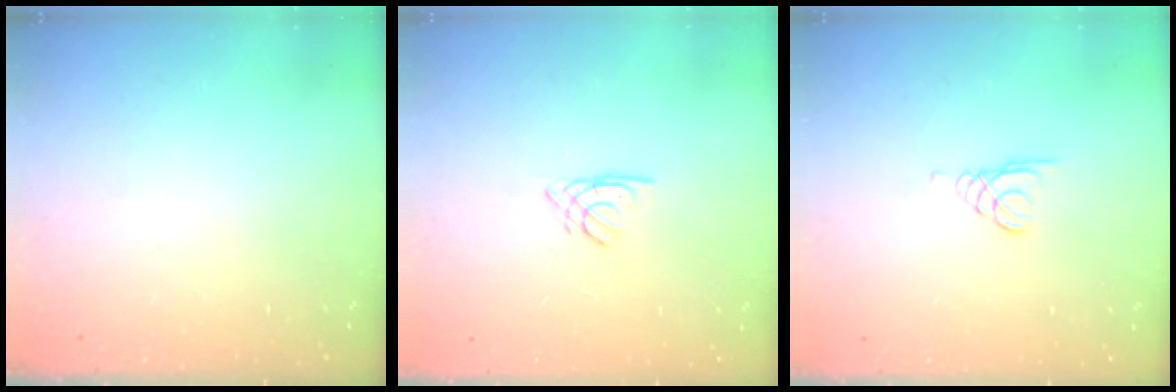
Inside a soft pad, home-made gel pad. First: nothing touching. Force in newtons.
{"total": 1.5, "press": 1.5, "slide": 0.1}
{"total": 1.0, "press": 1.0, "slide": 0.1}